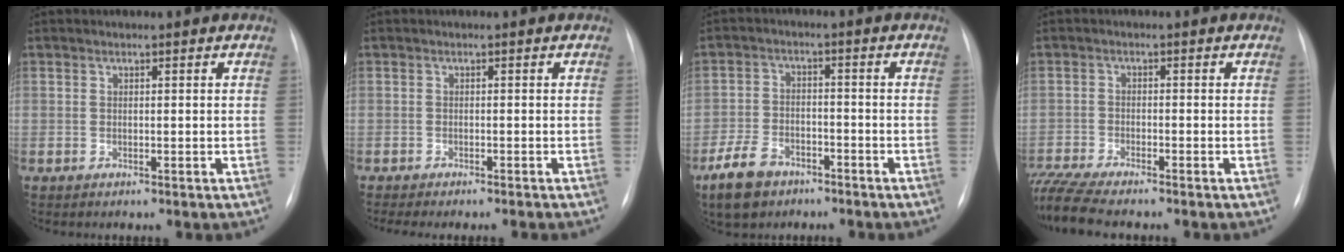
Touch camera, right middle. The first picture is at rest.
{"total": 6.4, "force": [-5.7, 0.2, 2.9], "torque": [-0.024, -0.002, -0.077]}
{"total": 7.1, "force": [-4.8, 4.0, 3.4], "torque": [-0.082, -0.001, -0.083]}
{"total": 8.7, "force": [-7.9, 0.3, 3.8], "torque": [-0.079, -0.017, -0.137]}